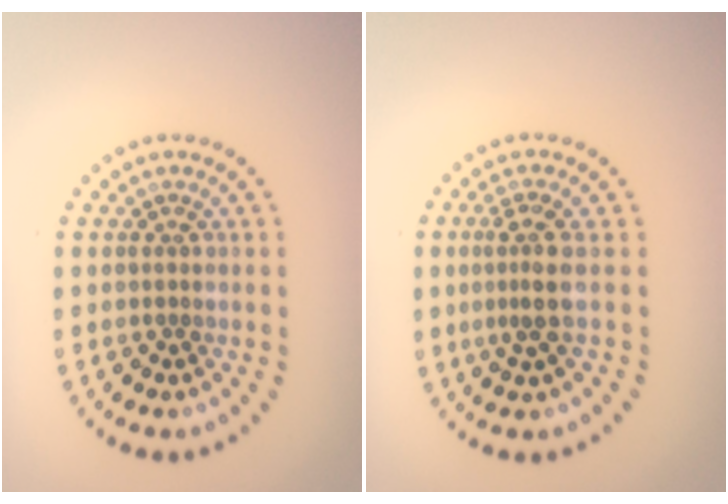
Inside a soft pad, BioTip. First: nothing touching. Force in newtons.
{"total": 2.4, "press": 1.8, "slide": 1.7}